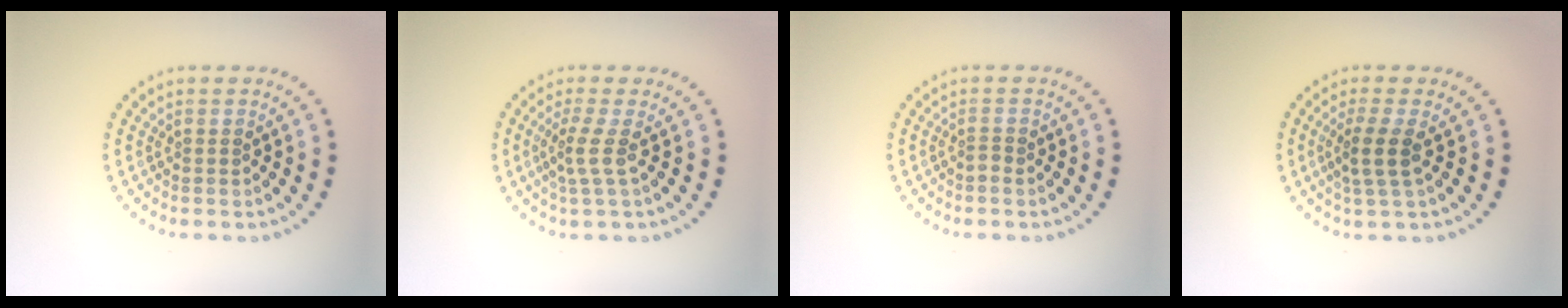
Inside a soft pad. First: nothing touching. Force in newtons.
{"total": 2.0, "press": 1.3, "slide": 1.5}
{"total": 0.7, "press": 0.5, "slide": 0.6}
{"total": 2.6, "press": 2.0, "slide": 1.7}